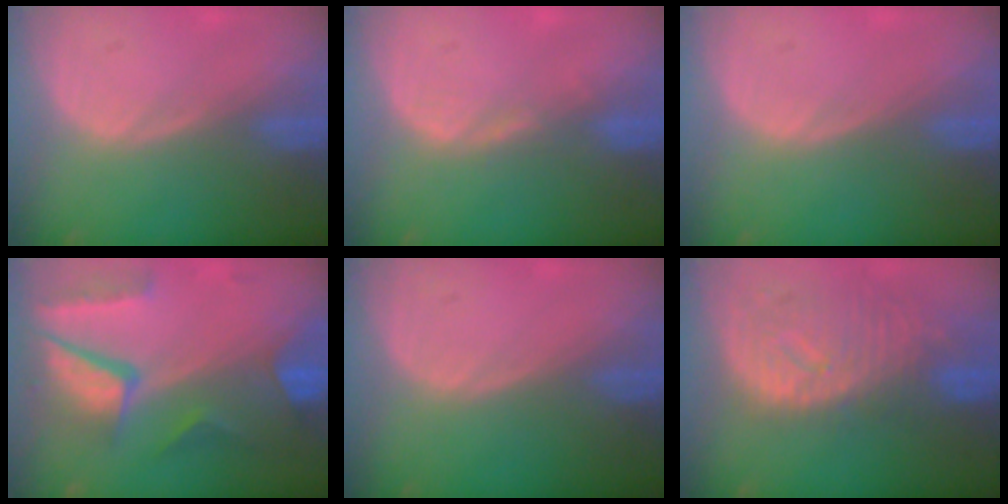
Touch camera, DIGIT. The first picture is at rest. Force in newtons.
{"total": 1.3, "press": 1.3, "slide": 0.2}
{"total": 0.0}
{"total": 10.4, "press": 8.8, "slide": 5.5}
{"total": 0.0}
{"total": 10.7, "press": 9.4, "slide": 4.9}